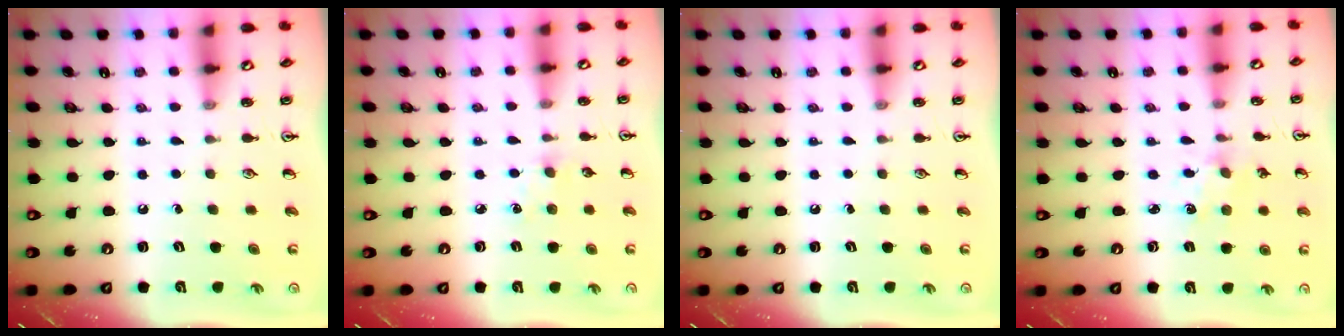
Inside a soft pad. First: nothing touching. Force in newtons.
{"total": 3.3, "press": 3.3, "slide": 0.5}
{"total": 0.0}
{"total": 1.6, "press": 1.5, "slide": 0.5}